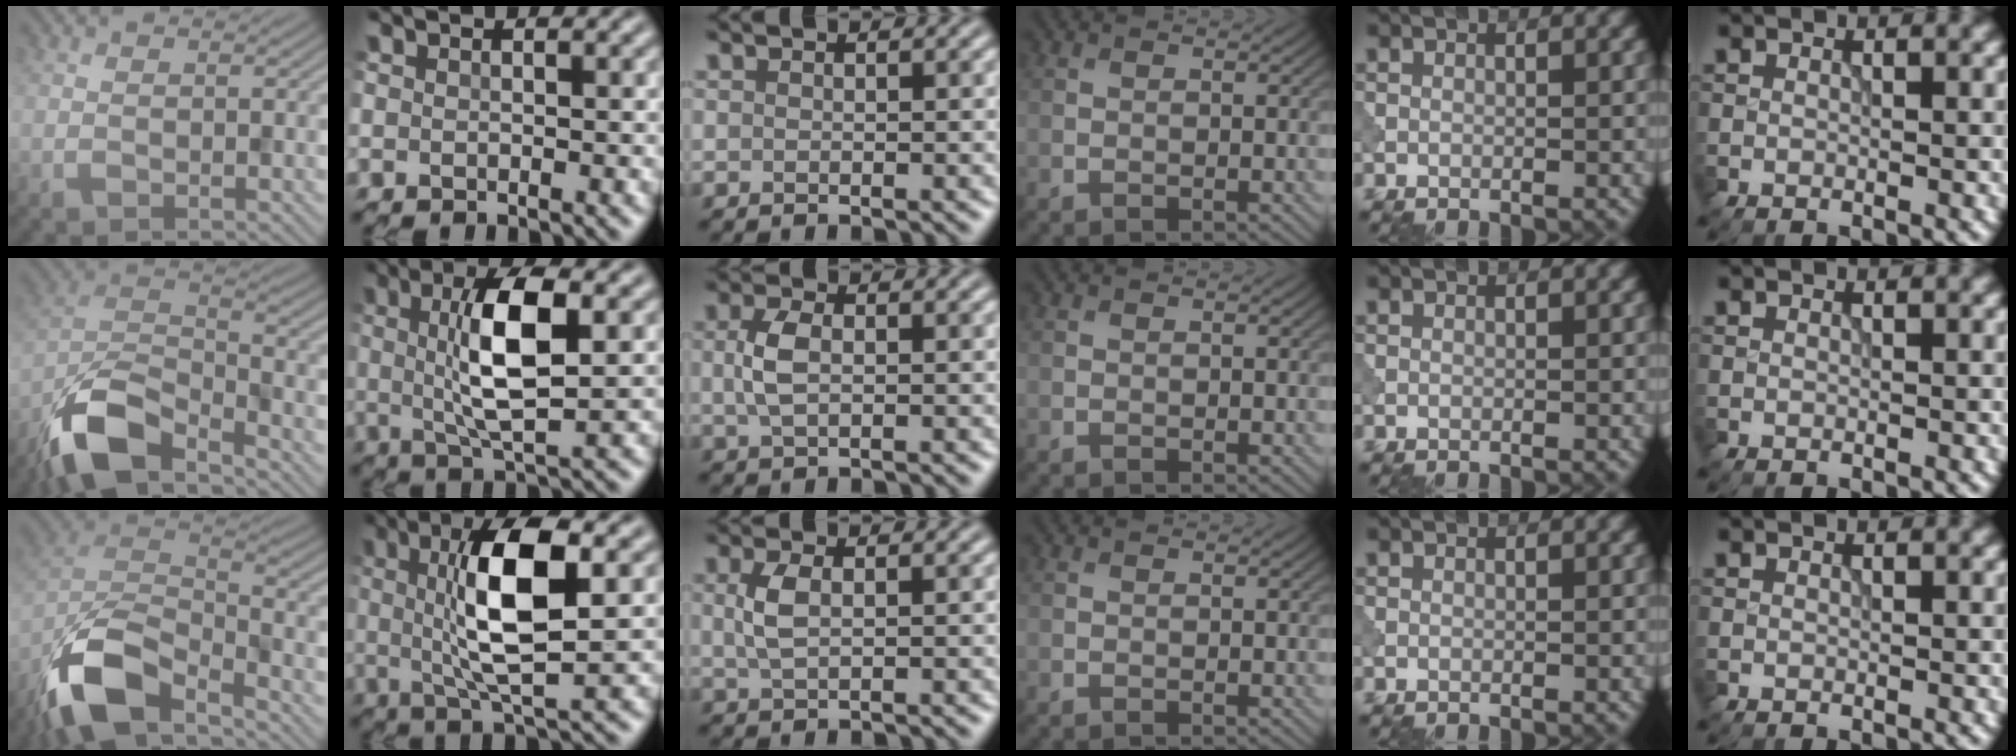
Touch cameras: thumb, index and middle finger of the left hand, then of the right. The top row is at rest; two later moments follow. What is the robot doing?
{"motion": "shake", "object": "bell"}